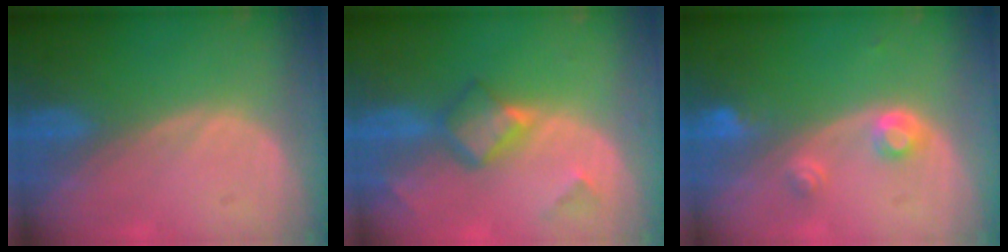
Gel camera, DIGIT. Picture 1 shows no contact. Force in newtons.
{"total": 5.7, "press": 5.0, "slide": 2.8}
{"total": 2.9, "press": 2.9, "slide": 0.5}